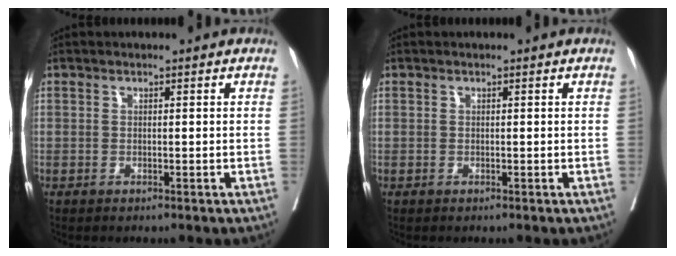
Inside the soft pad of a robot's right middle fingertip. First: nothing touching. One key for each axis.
{"total": 0.0}